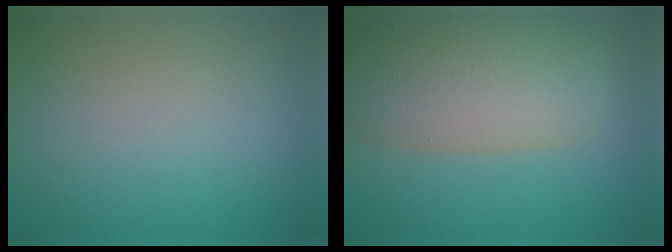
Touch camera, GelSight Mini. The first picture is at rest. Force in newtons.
{"total": 8.8, "press": 8.8, "slide": 0.4}